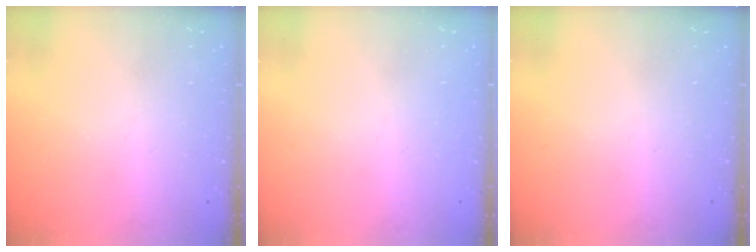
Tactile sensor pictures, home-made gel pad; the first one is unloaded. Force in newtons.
{"total": 0.7, "press": 0.7, "slide": 0.1}
{"total": 0.0}